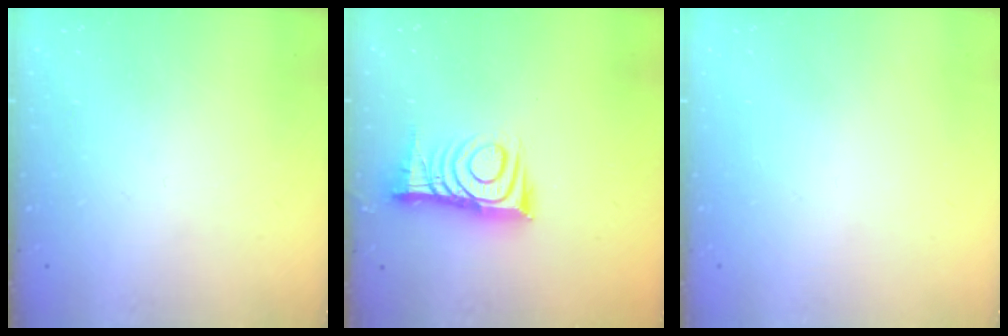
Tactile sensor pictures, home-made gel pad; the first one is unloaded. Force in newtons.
{"total": 12.2, "press": 12.1, "slide": 0.9}
{"total": 1.5, "press": 1.5, "slide": 0.1}